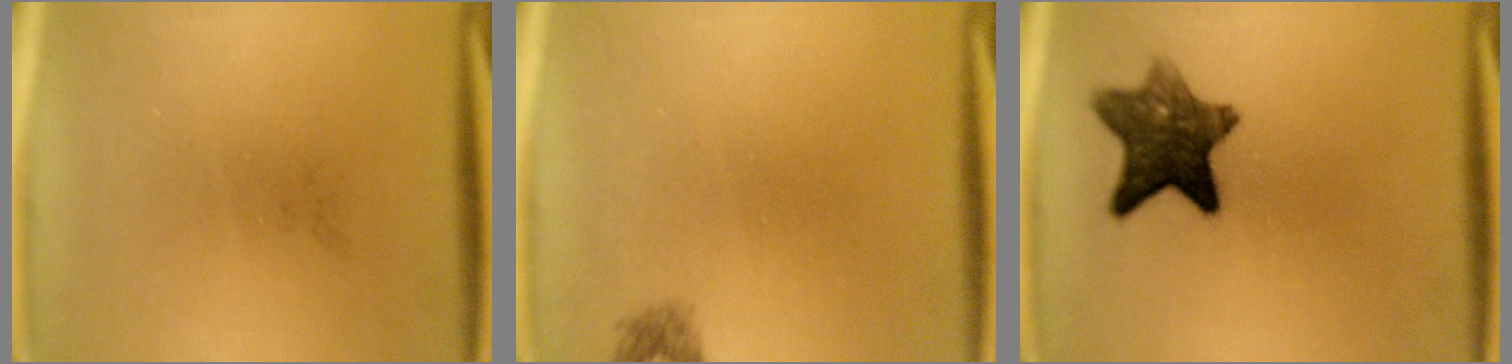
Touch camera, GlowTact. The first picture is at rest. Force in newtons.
{"total": 1.1}
{"total": 9.2}